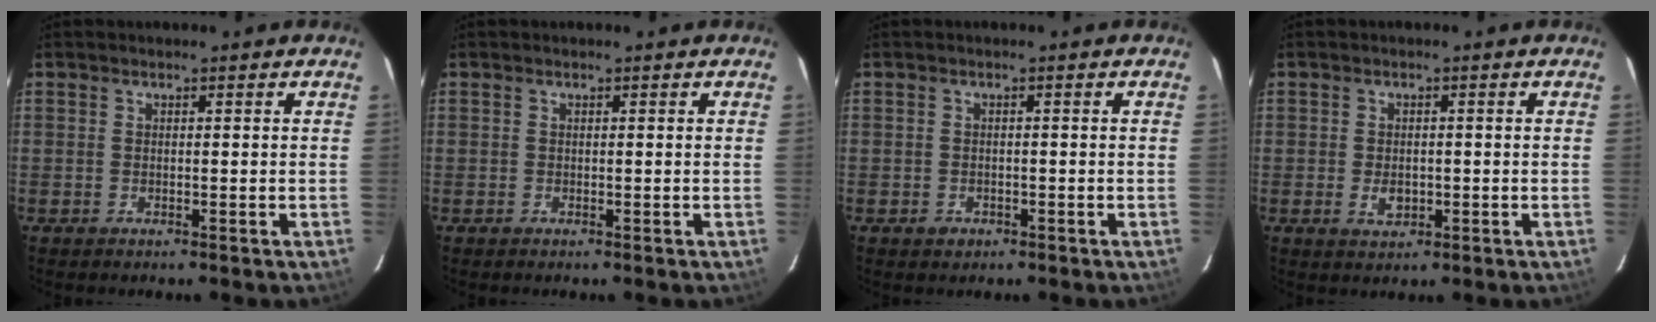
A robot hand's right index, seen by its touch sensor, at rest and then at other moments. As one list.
[{"total": 0.0}, {"total": 1.8, "force": [-0.9, 1.4, 0.5], "torque": [-0.008, -0.001, -0.010]}, {"total": 3.1, "force": [-0.7, 2.1, 2.1], "torque": [-0.037, -0.004, -0.009]}]